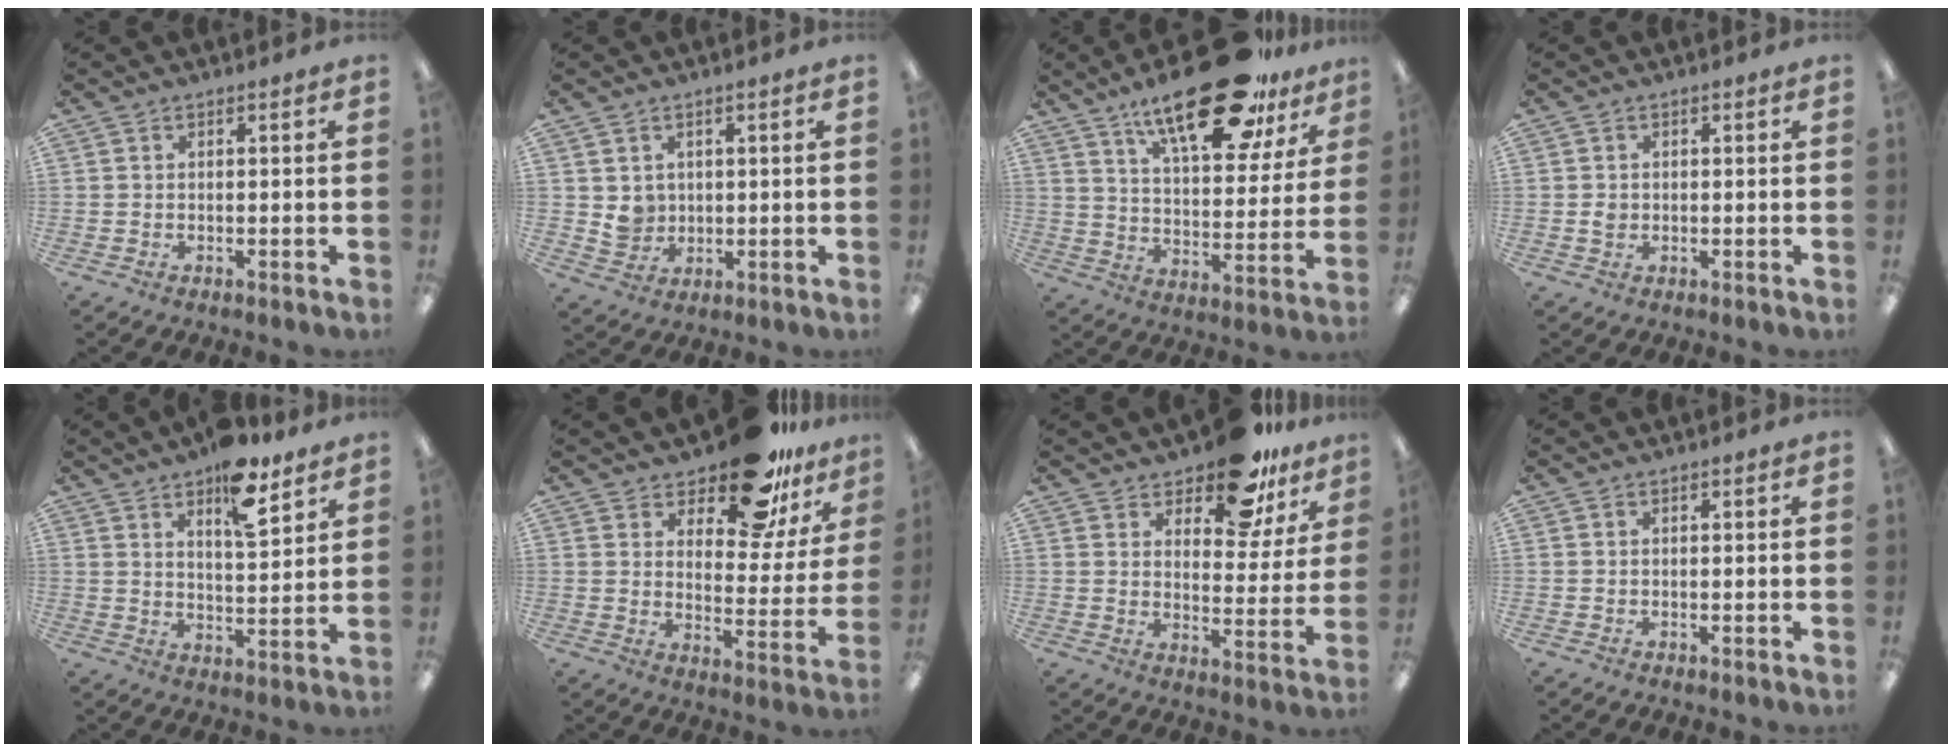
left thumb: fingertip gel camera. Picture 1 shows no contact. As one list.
[{"total": 4.4, "force": [1.7, 4.0, 0.9], "torque": [-0.011, -0.002, 0.032]}, {"total": 23.3, "force": [16.0, 8.6, 14.5], "torque": [-0.220, -0.083, 0.262]}, {"total": 1.5, "force": [0.0, 1.3, 0.7], "torque": [-0.006, 0.003, -0.002]}, {"total": 11.4, "force": [8.0, 4.2, 6.9], "torque": [-0.092, -0.045, 0.133]}, {"total": 16.2, "force": [13.1, 5.9, 7.5], "torque": [-0.114, -0.090, 0.224]}, {"total": 14.2, "force": [11.4, 5.7, 6.2], "torque": [-0.091, -0.076, 0.202]}, {"total": 0.0}]